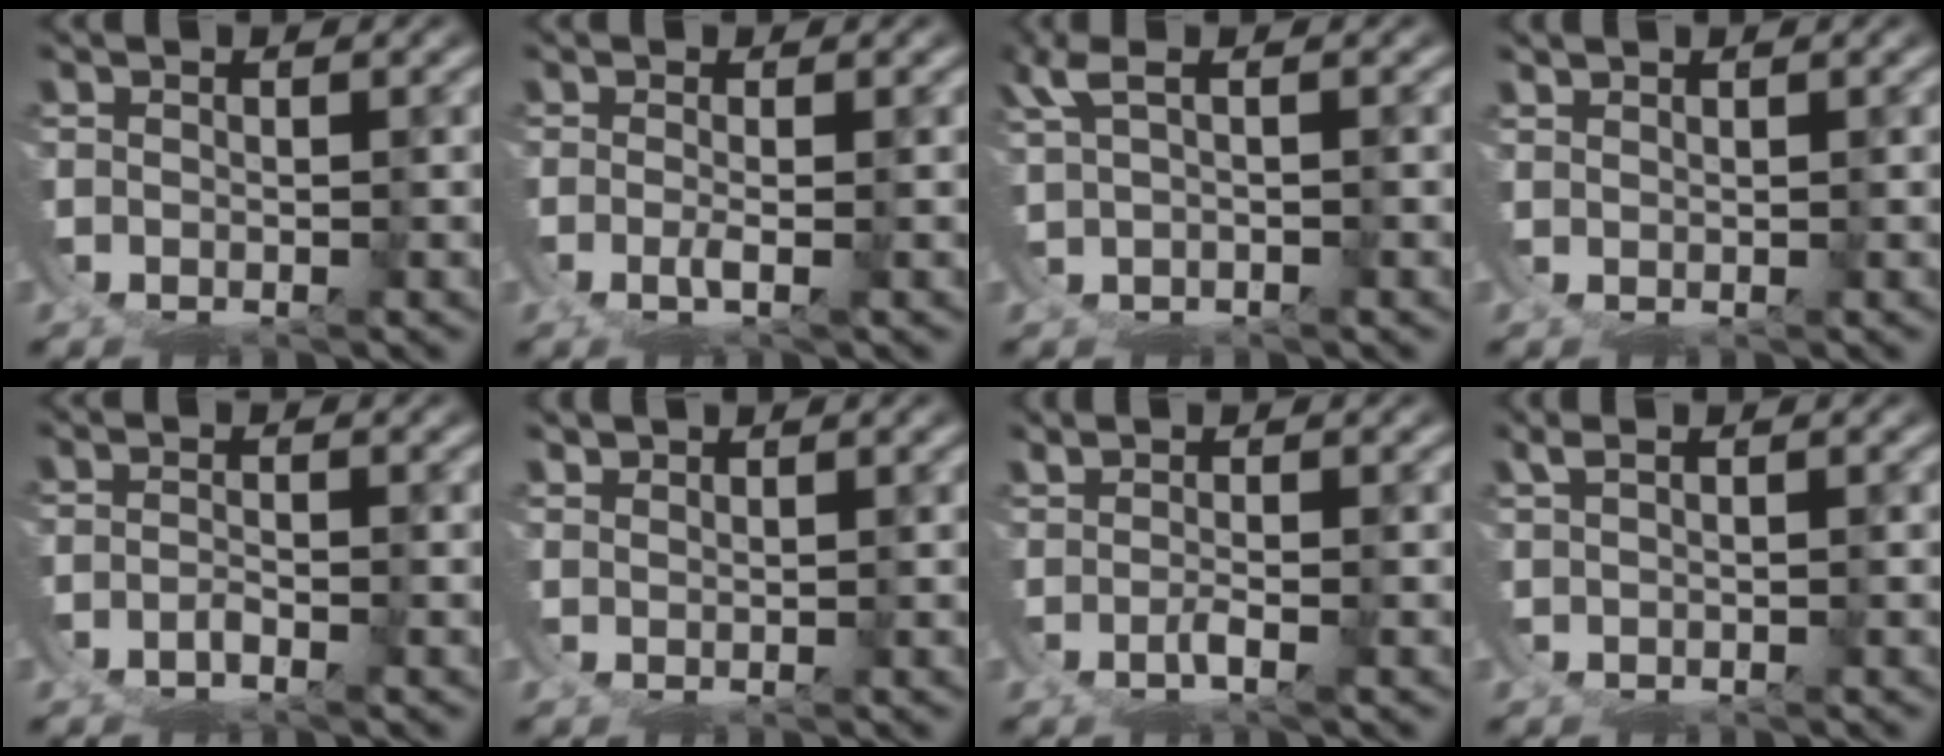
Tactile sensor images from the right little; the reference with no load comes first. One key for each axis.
{"total": 2.1, "fx": 0.6, "fy": -1.6, "fz": 1.2, "tx": -0.021, "ty": -0.007, "tz": 0.016}
{"total": 2.9, "fx": 2.1, "fy": 1.3, "fz": 1.5, "tx": -0.025, "ty": 0.017, "tz": 0.029}
{"total": 1.8, "fx": 1.4, "fy": -1.0, "fz": -0.6, "tx": 0.019, "ty": 0.006, "tz": 0.024}
{"total": 2.6, "fx": -2.0, "fy": 1.4, "fz": 0.9, "tx": -0.025, "ty": -0.019, "tz": -0.024}
{"total": 2.7, "fx": 2.0, "fy": -1.5, "fz": -0.9, "tx": 0.024, "ty": 0.002, "tz": 0.038}
{"total": 2.1, "fx": 1.1, "fy": -1.0, "fz": 1.5, "tx": -0.013, "ty": 0.007, "tz": 0.017}
{"total": 1.5, "fx": 1.4, "fy": -0.5, "fz": 0.2, "tx": 0.002, "ty": 0.013, "tz": 0.021}